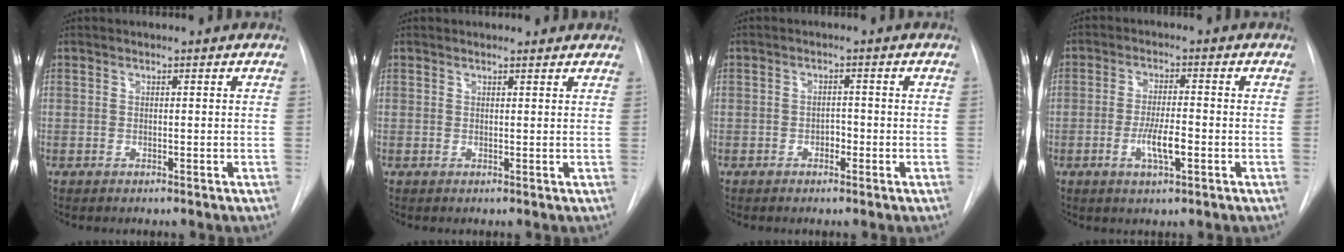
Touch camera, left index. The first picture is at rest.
{"total": 2.8, "force": [2.7, 0.7, 0.5], "torque": [-0.012, 0.007, 0.023]}
{"total": 1.6, "force": [-0.7, 0.9, 1.0], "torque": [-0.013, 0.005, -0.012]}
{"total": 5.2, "force": [-1.6, 1.0, 4.8], "torque": [-0.091, -0.003, -0.027]}